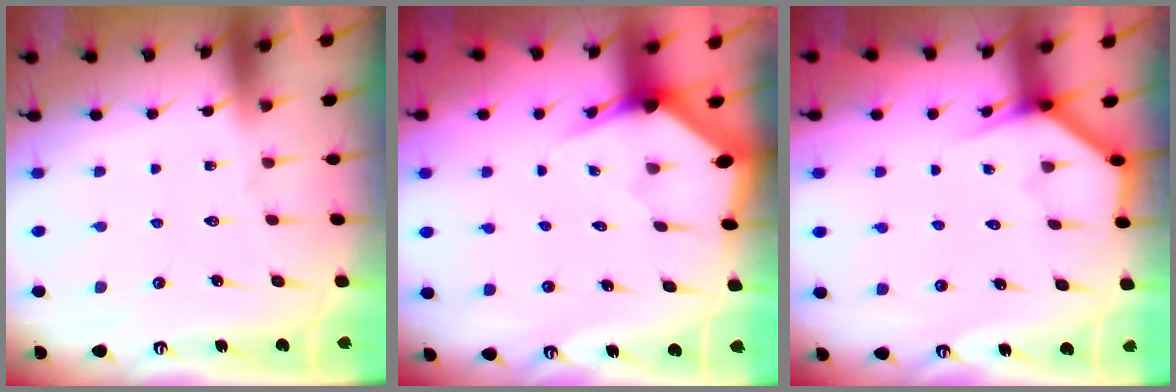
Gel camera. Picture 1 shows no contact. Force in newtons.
{"total": 3.3, "press": 3.3, "slide": 0.2}
{"total": 3.7, "press": 3.7, "slide": 0.3}